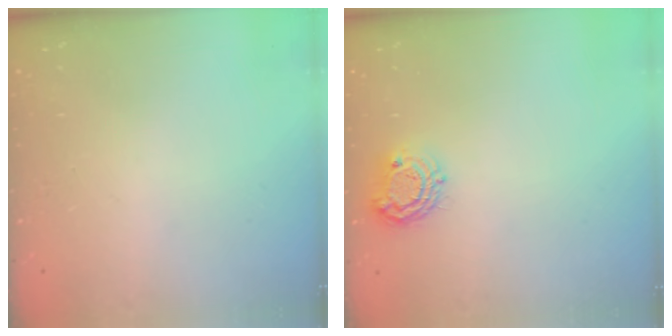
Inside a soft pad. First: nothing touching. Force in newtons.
{"total": 7.5, "press": 7.4, "slide": 0.9}